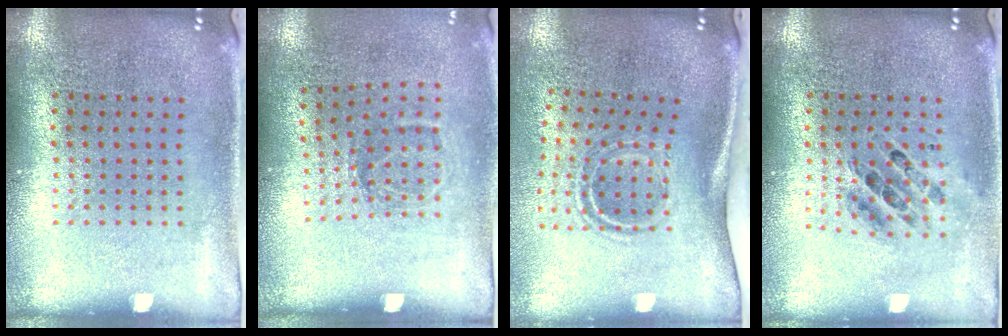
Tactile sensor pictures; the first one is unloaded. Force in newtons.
{"total": 1.2, "press": 0.8, "slide": 0.8}
{"total": 1.8, "press": 1.1, "slide": 1.4}
{"total": 0.7, "press": 0.7, "slide": 0.2}